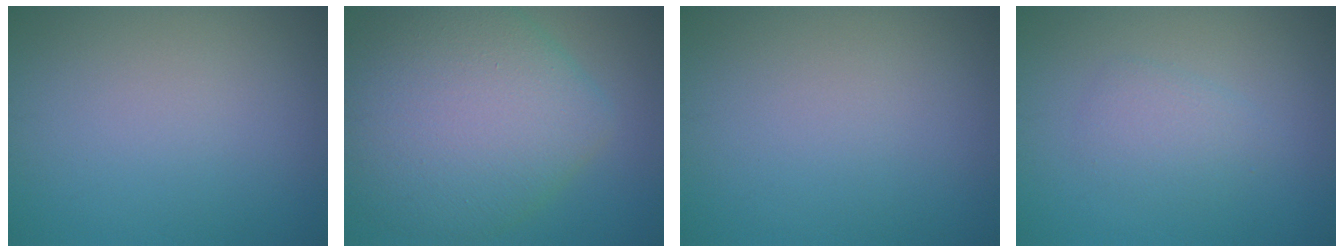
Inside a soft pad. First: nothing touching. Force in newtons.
{"total": 10.2, "press": 10.2, "slide": 0.4}
{"total": 0.0}
{"total": 1.8, "press": 1.8, "slide": 0.0}